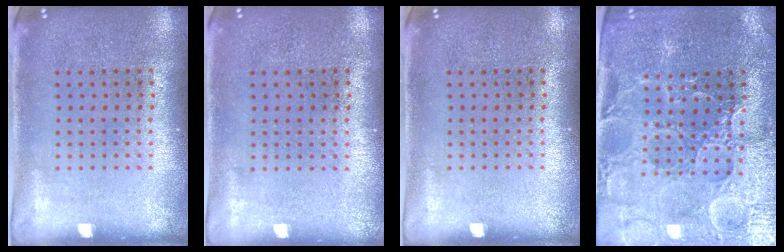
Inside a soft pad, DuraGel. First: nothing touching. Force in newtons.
{"total": 0.0}
{"total": 0.0}
{"total": 3.4, "press": 3.3, "slide": 0.7}